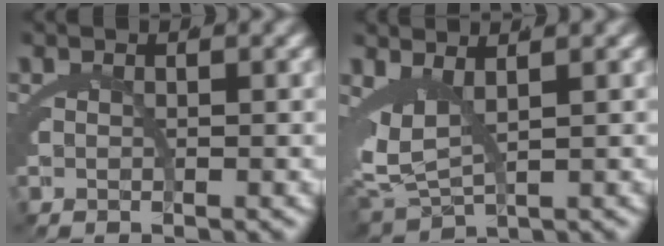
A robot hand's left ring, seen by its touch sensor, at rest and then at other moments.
{"total": 6.1, "force": [0.8, 4.8, 3.7], "torque": [-0.104, -0.022, 0.023]}